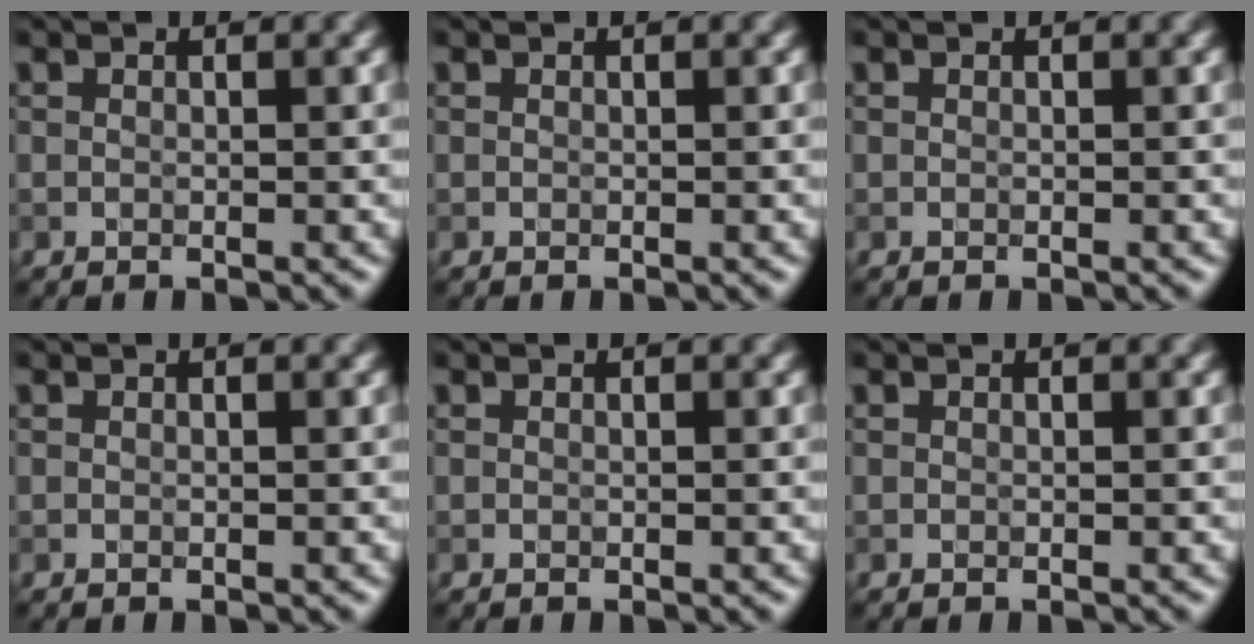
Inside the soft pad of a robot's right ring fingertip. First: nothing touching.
{"total": 0.0}
{"total": 0.0}
{"total": 0.0}
{"total": 0.0}
{"total": 0.0}